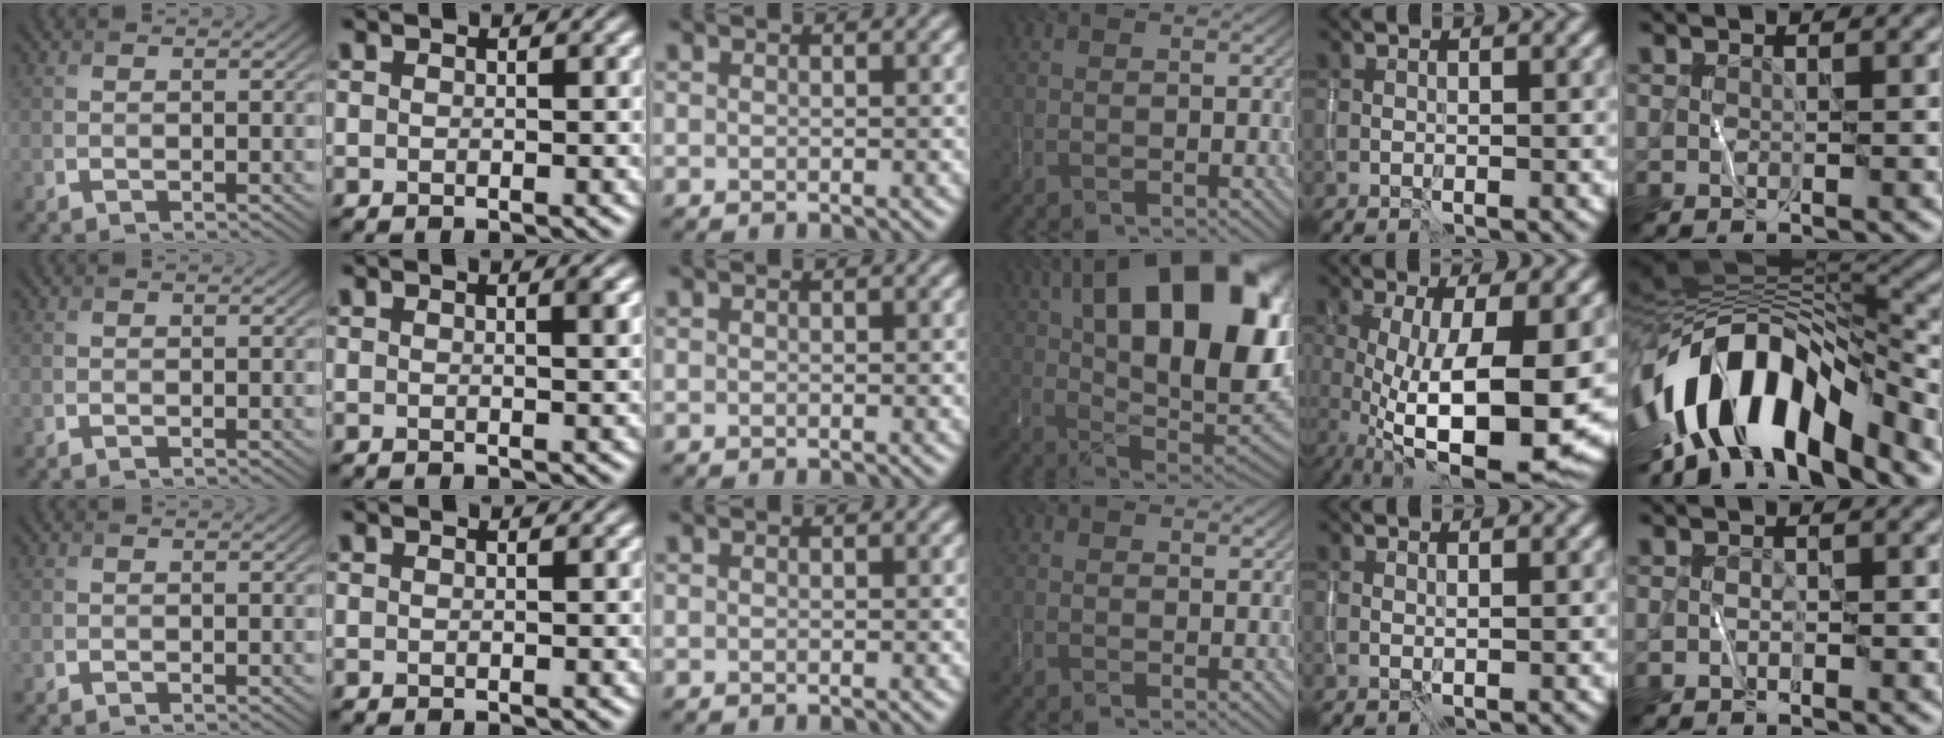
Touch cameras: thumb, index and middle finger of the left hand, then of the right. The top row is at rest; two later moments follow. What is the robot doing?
{"motion": "wipe", "object": "whiteboard"}